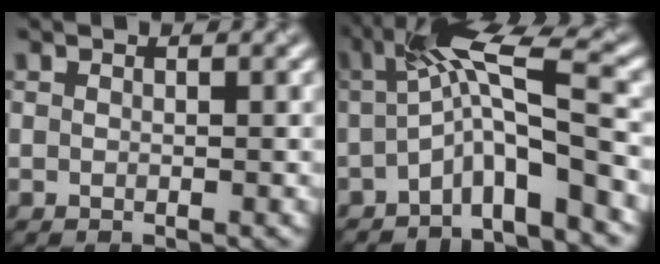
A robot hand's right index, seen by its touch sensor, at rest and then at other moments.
{"total": 6.5, "force": [-1.5, 1.2, 6.2], "torque": [-0.102, 0.006, -0.038]}